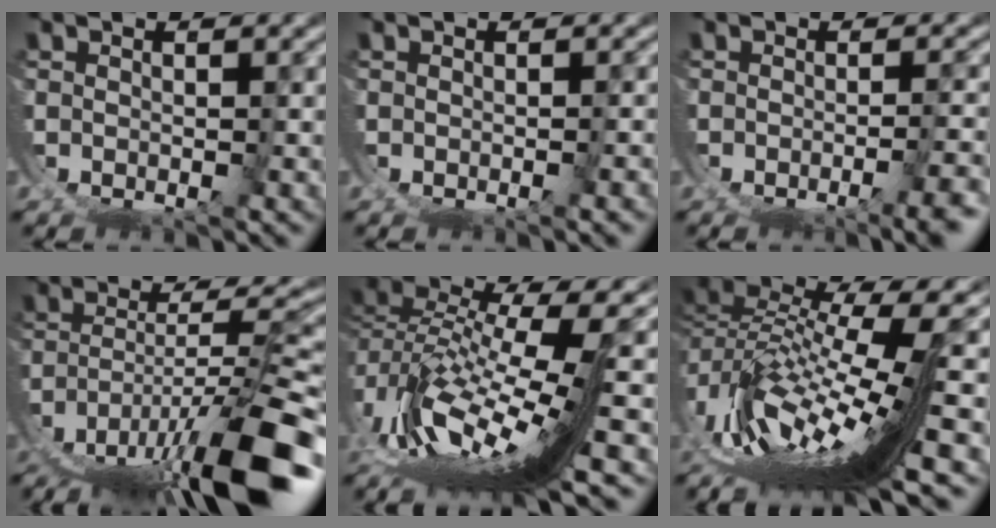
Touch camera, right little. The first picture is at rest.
{"total": 0.6, "force": [-0.4, -0.2, 0.5], "torque": [-0.007, 0.000, -0.003]}
{"total": 3.6, "force": [-2.2, 0.6, 2.7], "torque": [-0.044, -0.014, -0.022]}
{"total": 9.0, "force": [-4.0, 2.5, 7.7], "torque": [-0.128, -0.016, -0.036]}
{"total": 8.6, "force": [-0.7, 2.6, 8.1], "torque": [-0.149, -0.009, -0.002]}
{"total": 12.1, "force": [-1.4, 4.4, 11.2], "torque": [-0.193, -0.012, -0.012]}